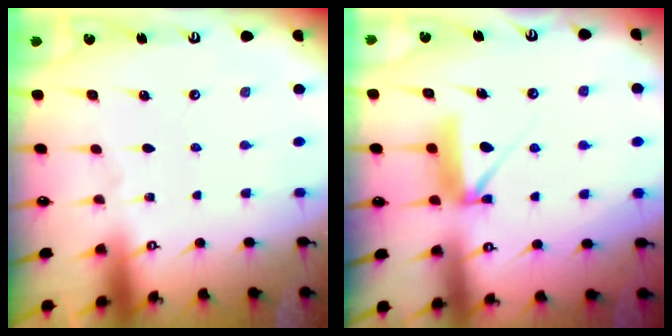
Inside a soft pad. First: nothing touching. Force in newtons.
{"total": 8.2, "press": 8.2, "slide": 0.2}